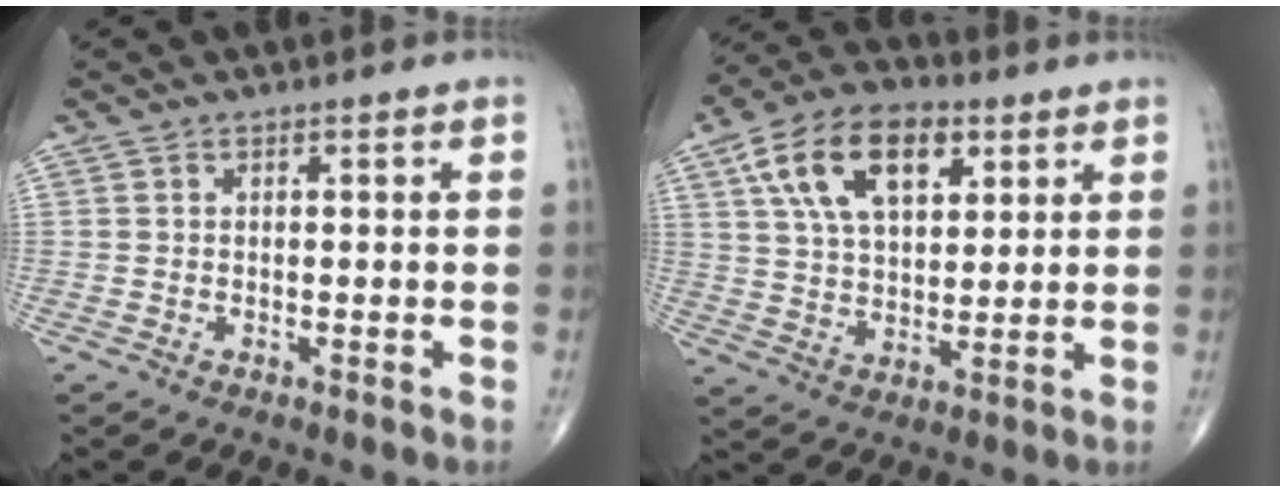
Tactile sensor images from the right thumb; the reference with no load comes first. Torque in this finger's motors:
{"motor_torque": [-1.07, 1.86, 1.27, 0.95, 0.14]}